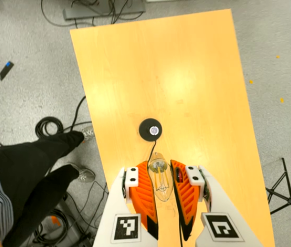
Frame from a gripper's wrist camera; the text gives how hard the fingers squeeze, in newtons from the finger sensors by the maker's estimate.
{"total": 21.8, "left": 24.8, "right": 18.8}